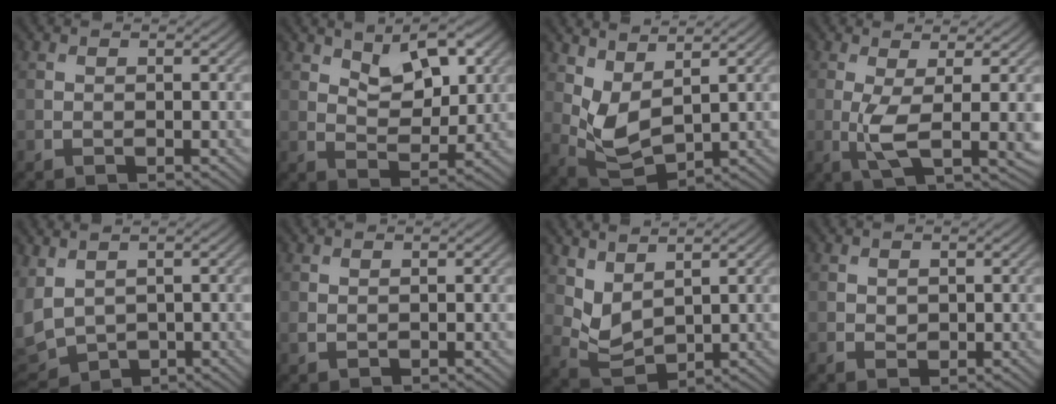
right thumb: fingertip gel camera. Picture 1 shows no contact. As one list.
[{"total": 7.7, "force": [4.1, 3.8, 5.3], "torque": [-0.087, -0.005, 0.070]}, {"total": 5.9, "force": [2.9, 2.8, 4.3], "torque": [-0.112, -0.008, 0.063]}, {"total": 5.7, "force": [-0.1, 1.3, 5.6], "torque": [-0.116, -0.005, 0.000]}, {"total": 6.1, "force": [0.1, 4.3, 4.4], "torque": [-0.145, -0.015, 0.007]}, {"total": 0.6, "force": [0.3, 0.4, 0.3], "torque": [-0.012, -0.002, 0.010]}, {"total": 4.4, "force": [2.6, 2.2, 2.7], "torque": [-0.074, -0.010, 0.062]}, {"total": 0.8, "force": [0.3, 0.7, 0.4], "torque": [-0.011, -0.005, 0.009]}]